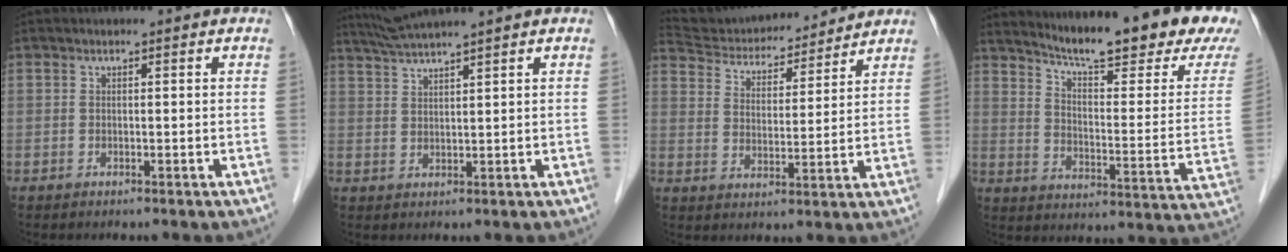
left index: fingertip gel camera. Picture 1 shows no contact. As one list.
[{"total": 5.6, "force": [4.9, -1.5, 2.2], "torque": [-0.046, 0.019, 0.095]}, {"total": 15.8, "force": [15.0, 3.2, 3.8], "torque": [-0.066, 0.020, 0.239]}, {"total": 23.2, "force": [19.4, 1.4, 12.7], "torque": [-0.189, -0.066, 0.255]}]